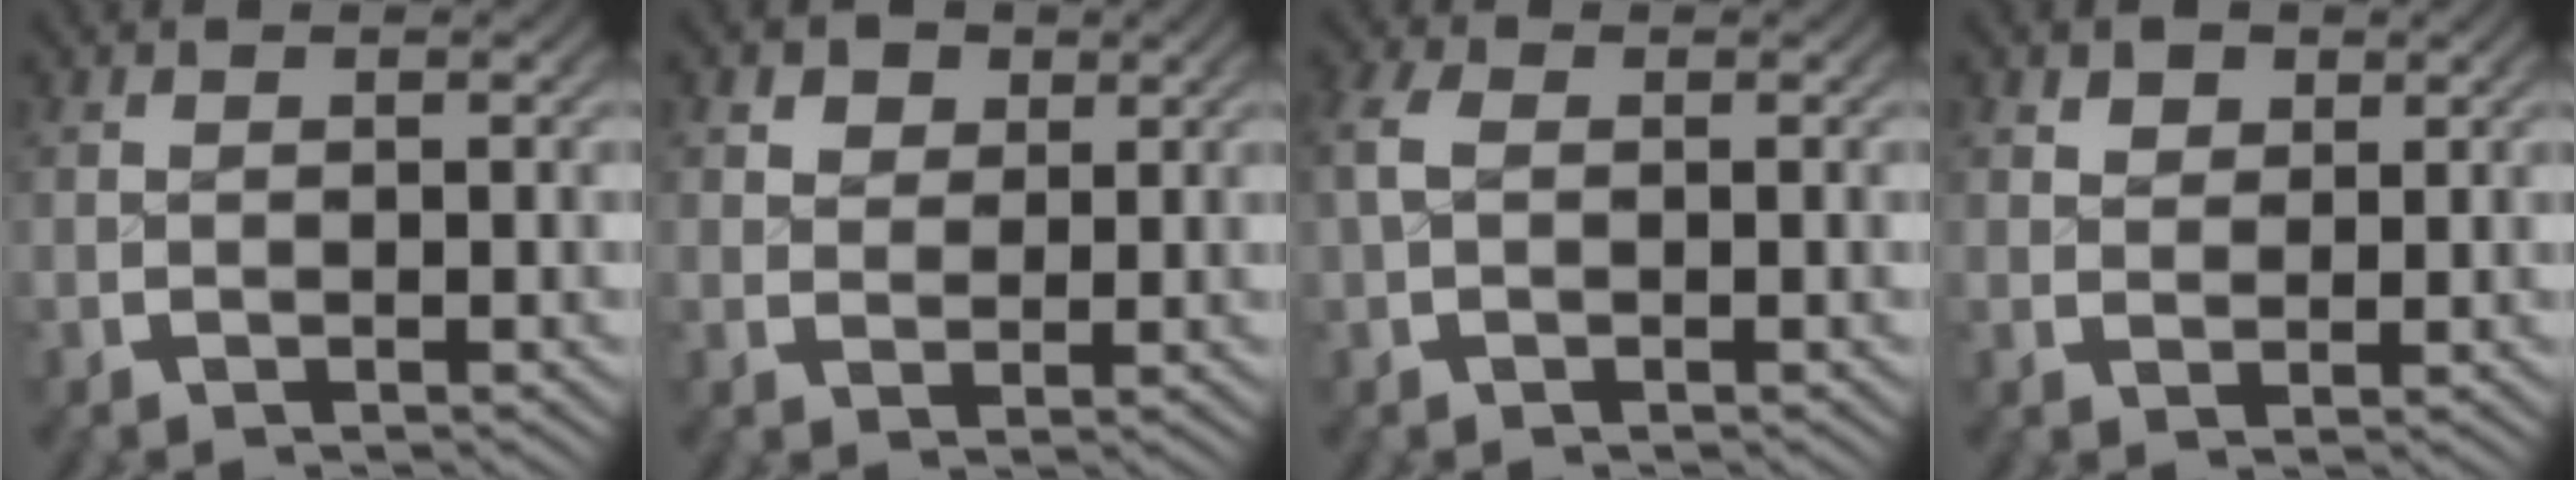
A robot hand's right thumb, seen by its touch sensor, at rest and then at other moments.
{"total": 2.8, "force": [1.5, 2.2, 1.0], "torque": [-0.010, -0.006, 0.025]}
{"total": 1.9, "force": [0.2, 1.5, 1.2], "torque": [-0.039, -0.001, 0.005]}
{"total": 2.0, "force": [1.3, 1.4, 0.6], "torque": [0.000, -0.004, 0.024]}